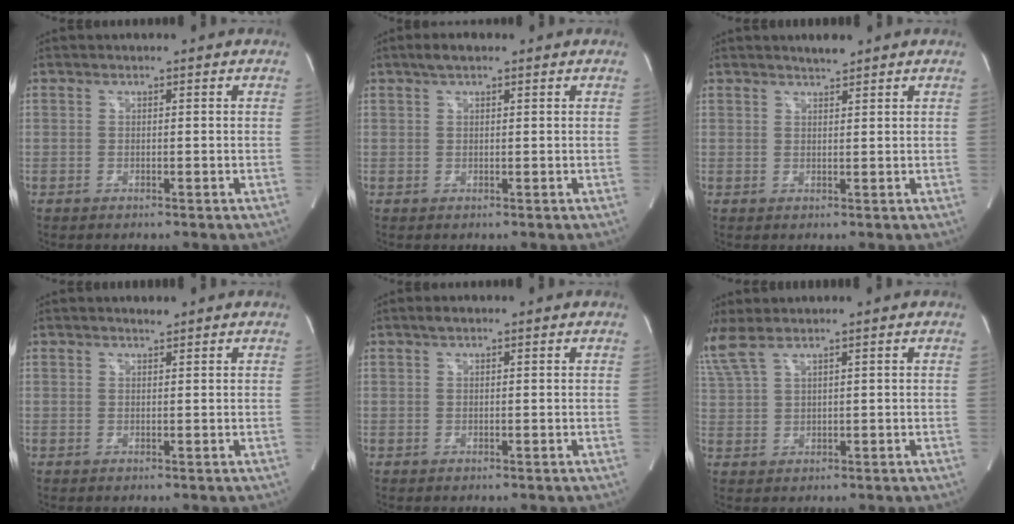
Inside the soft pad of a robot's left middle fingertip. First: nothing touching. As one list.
[{"total": 2.3, "force": [1.6, 0.8, 1.5], "torque": [-0.031, 0.013, 0.028]}, {"total": 1.7, "force": [1.6, 0.1, 0.6], "torque": [-0.018, 0.001, 0.031]}, {"total": 0.7, "force": [0.6, -0.1, 0.0], "torque": [-0.010, -0.001, 0.012]}, {"total": 1.0, "force": [0.7, 0.4, 0.6], "torque": [-0.012, 0.008, 0.011]}, {"total": 5.2, "force": [4.1, 0.6, 3.1], "torque": [-0.099, 0.018, 0.100]}]